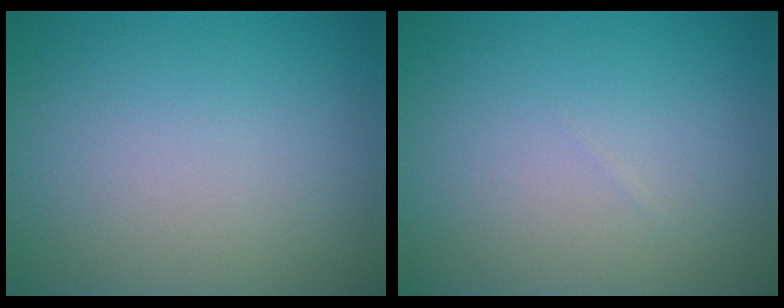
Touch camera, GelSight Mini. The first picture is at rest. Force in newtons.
{"total": 0.0}